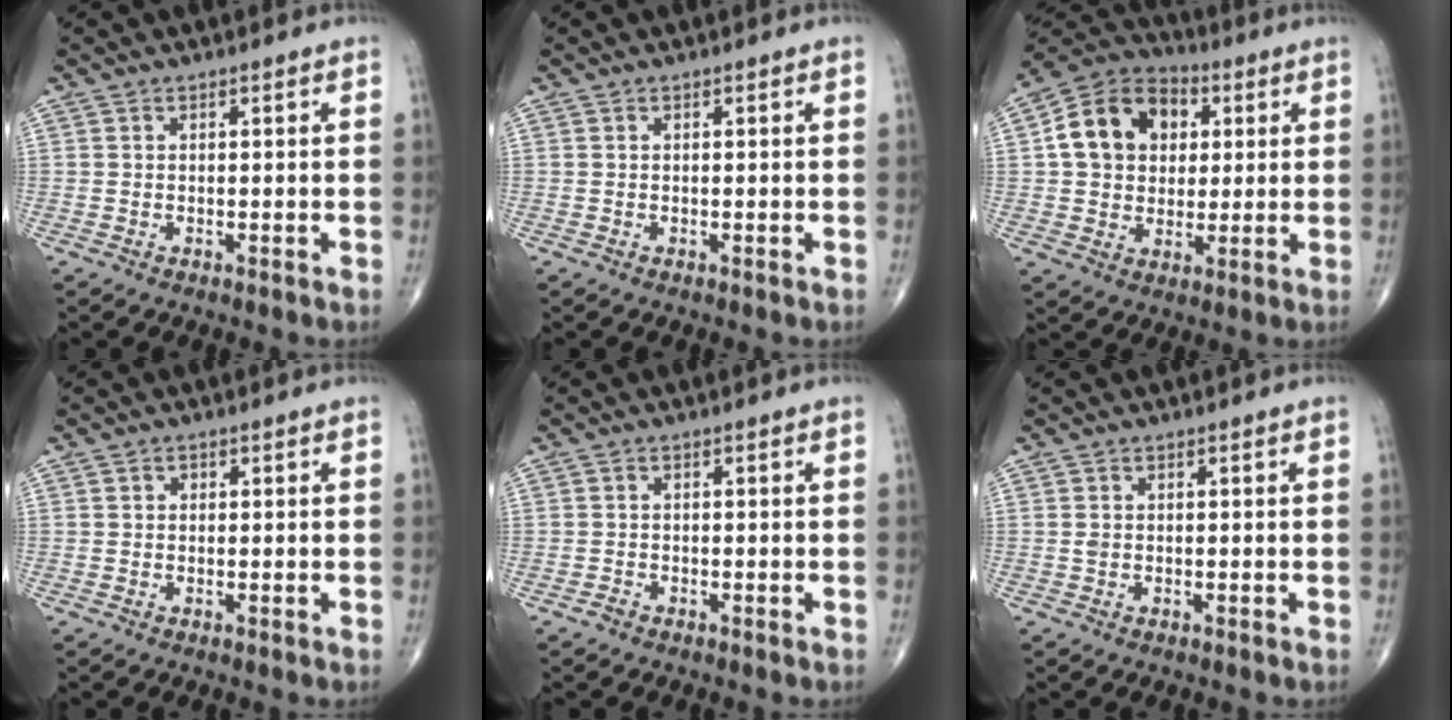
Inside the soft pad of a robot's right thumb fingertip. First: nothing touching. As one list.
[{"total": 0.0}, {"total": 14.9, "force": [3.1, 11.6, 8.8], "torque": [-0.124, 0.010, 0.044]}, {"total": 0.9, "force": [0.2, 0.8, 0.3], "torque": [0.000, 0.002, 0.001]}, {"total": 0.9, "force": [-0.7, 0.6, 0.2], "torque": [-0.005, 0.001, -0.017]}, {"total": 0.8, "force": [0.0, 0.6, 0.5], "torque": [-0.010, 0.000, 0.001]}]